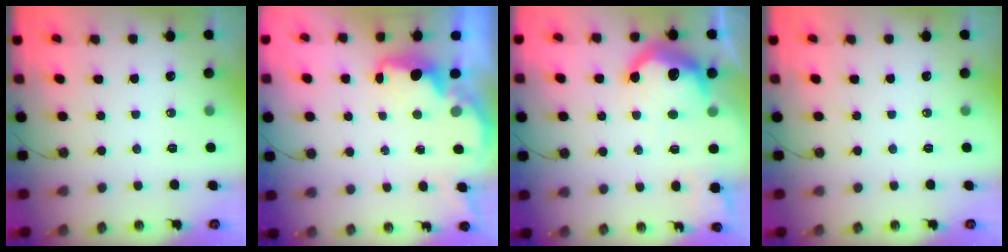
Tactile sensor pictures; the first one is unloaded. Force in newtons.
{"total": 2.2, "press": 2.1, "slide": 0.9}
{"total": 16.3, "press": 16.3, "slide": 1.0}
{"total": 0.0}